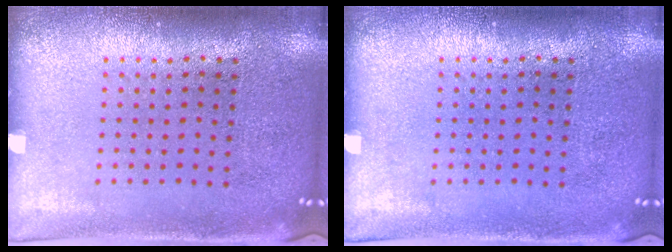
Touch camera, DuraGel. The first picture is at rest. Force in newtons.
{"total": 0.0}